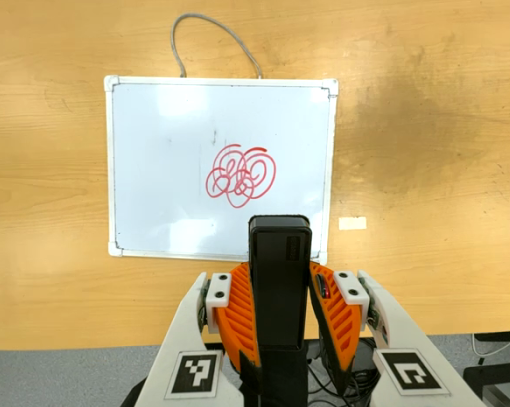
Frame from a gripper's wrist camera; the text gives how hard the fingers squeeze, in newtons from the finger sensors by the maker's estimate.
{"total": 3.9, "left": 2.4, "right": 5.3}